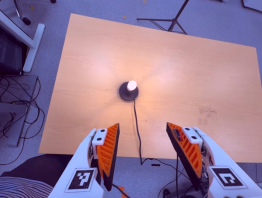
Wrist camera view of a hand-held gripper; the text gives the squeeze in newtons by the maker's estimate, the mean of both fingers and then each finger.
{"total": 0.0}